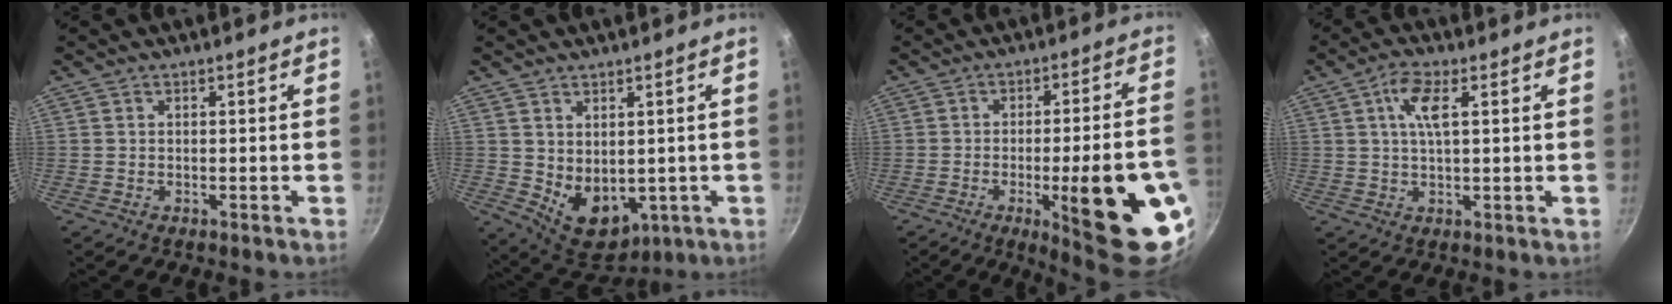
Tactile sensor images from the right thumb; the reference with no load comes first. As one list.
[{"total": 9.6, "force": [0.3, 6.7, 6.9], "torque": [-0.080, -0.026, 0.032]}, {"total": 21.6, "force": [-6.8, 4.2, 20.1], "torque": [-0.247, 0.019, -0.083]}, {"total": 5.9, "force": [1.9, 1.8, 5.3], "torque": [-0.105, 0.003, 0.034]}]